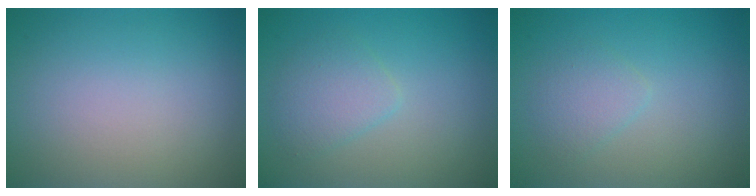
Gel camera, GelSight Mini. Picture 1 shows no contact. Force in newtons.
{"total": 2.3, "press": 2.3, "slide": 0.0}
{"total": 1.7, "press": 1.7, "slide": 0.1}